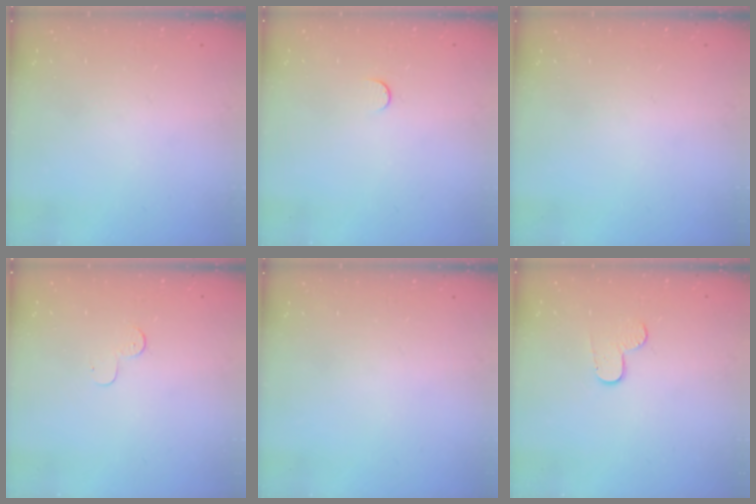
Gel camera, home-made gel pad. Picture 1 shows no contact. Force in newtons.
{"total": 4.1, "press": 4.1, "slide": 0.5}
{"total": 0.0}
{"total": 3.7, "press": 3.7, "slide": 0.3}
{"total": 0.0}
{"total": 7.1, "press": 7.1, "slide": 0.6}